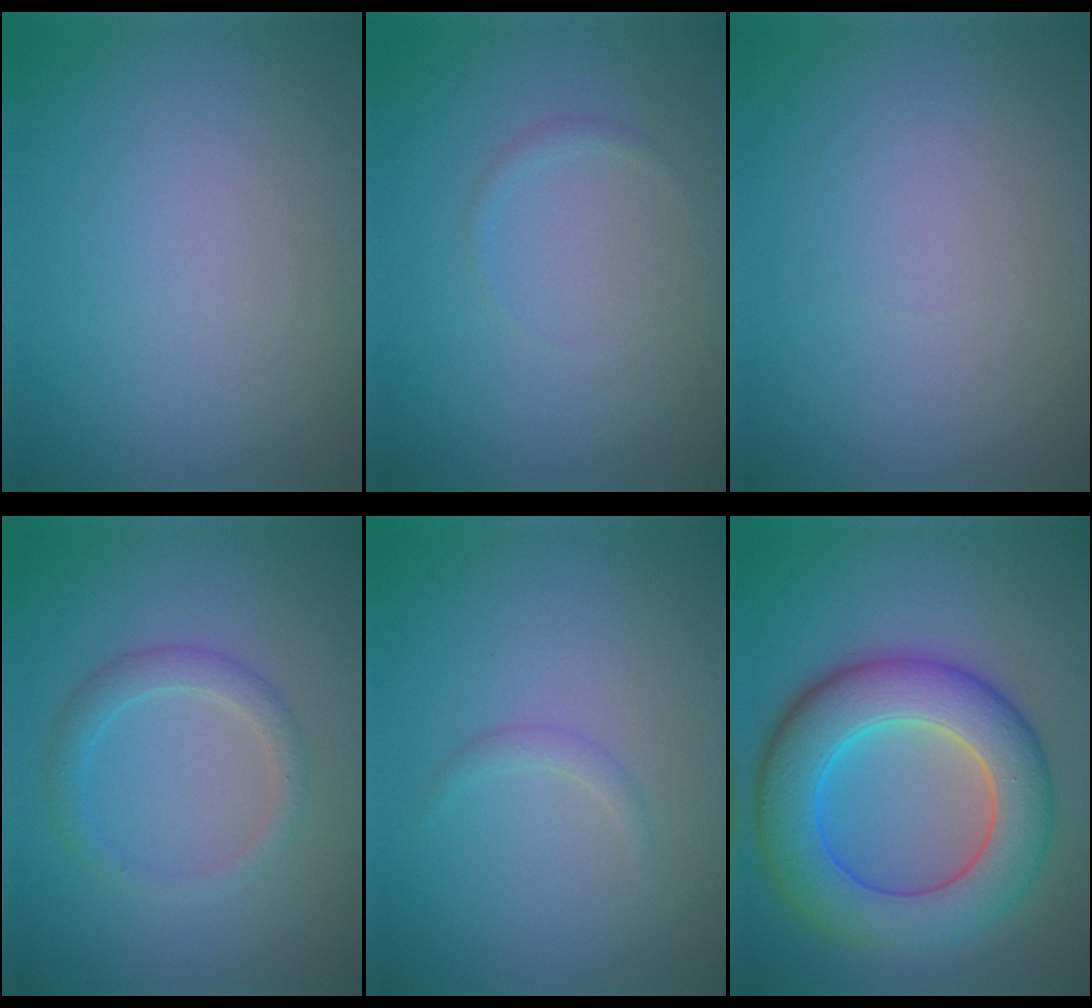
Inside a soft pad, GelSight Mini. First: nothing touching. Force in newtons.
{"total": 0.6, "press": 0.6, "slide": 0.0}
{"total": 0.0}
{"total": 2.1, "press": 2.1, "slide": 0.1}
{"total": 0.8, "press": 0.8, "slide": 0.0}
{"total": 9.5, "press": 9.5, "slide": 0.6}